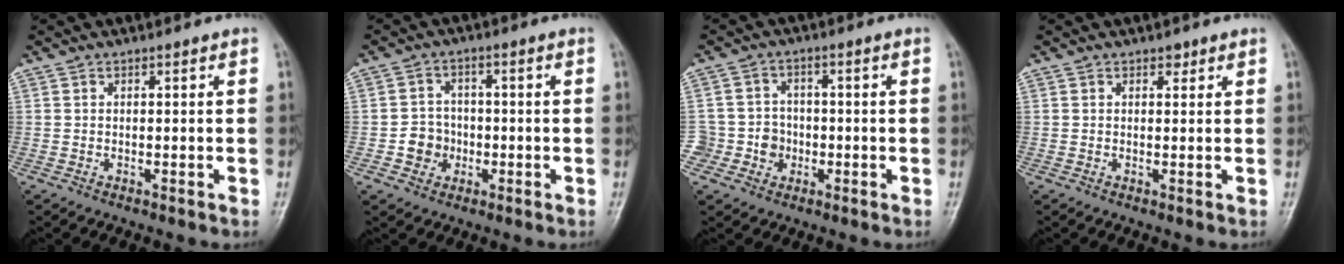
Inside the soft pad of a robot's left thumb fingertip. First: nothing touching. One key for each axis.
{"total": 5.1, "fx": -1.4, "fy": 4.6, "fz": 1.5, "tx": 0.005, "ty": 0.013, "tz": -0.026}
{"total": 6.0, "fx": -1.8, "fy": 5.7, "fz": 0.7, "tx": 0.030, "ty": 0.016, "tz": -0.032}
{"total": 1.2, "fx": 0.8, "fy": 0.7, "fz": 0.5, "tx": 0.003, "ty": -0.004, "tz": 0.008}